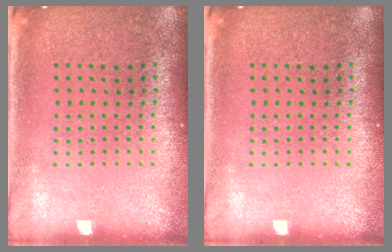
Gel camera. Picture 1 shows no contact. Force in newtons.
{"total": 0.0}